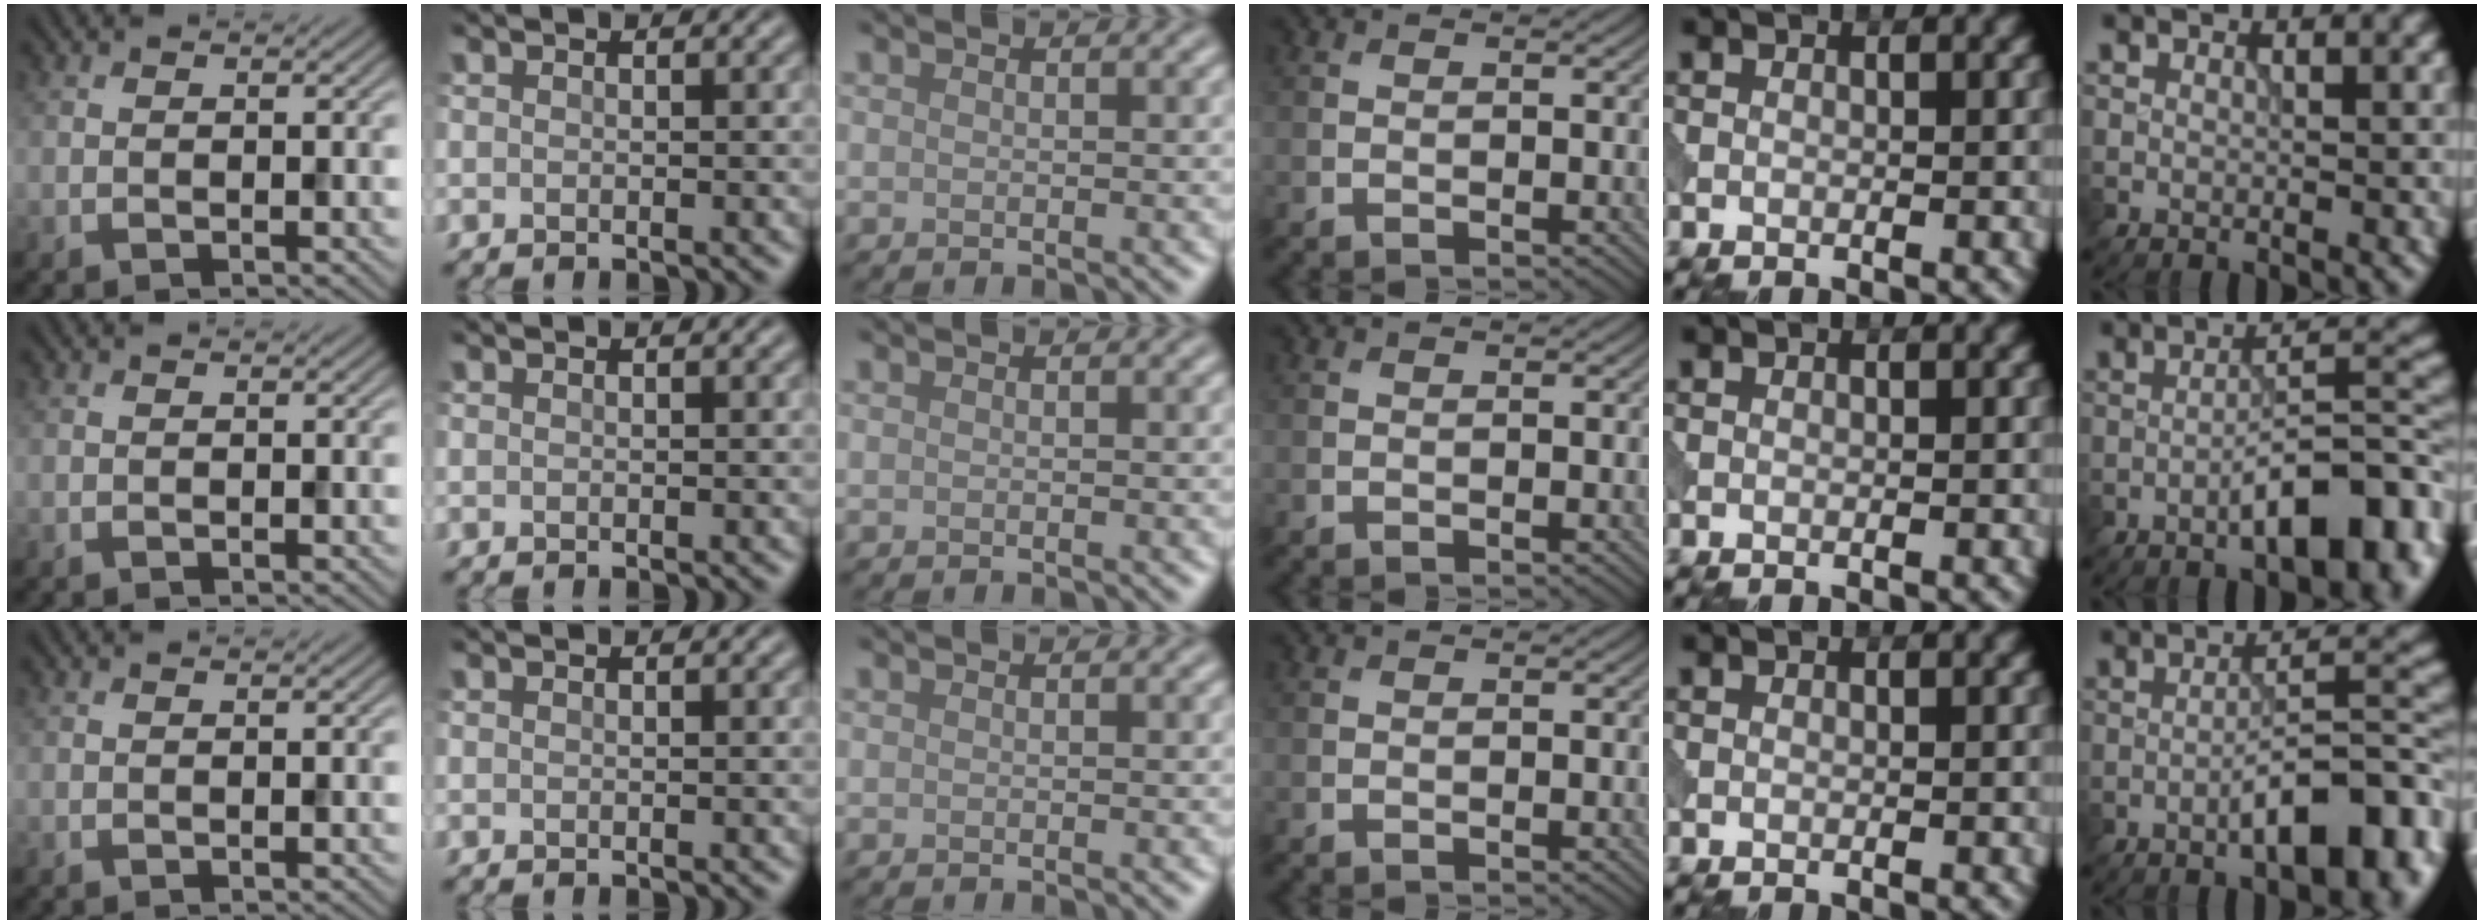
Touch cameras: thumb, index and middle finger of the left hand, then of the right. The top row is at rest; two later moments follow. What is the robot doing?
{"motion": "pour", "object": "beaker"}